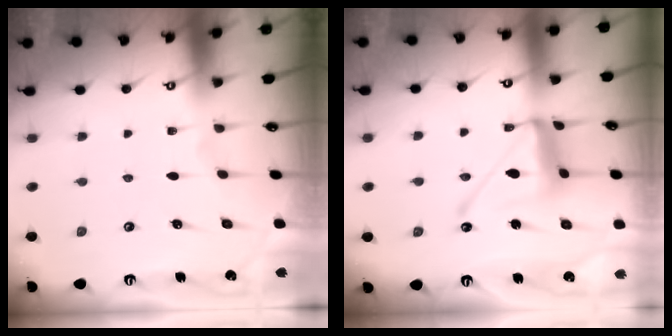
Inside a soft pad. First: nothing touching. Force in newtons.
{"total": 13.4, "press": 13.3, "slide": 1.1}